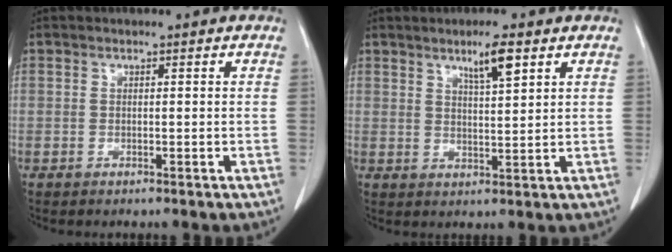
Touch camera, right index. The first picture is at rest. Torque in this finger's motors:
{"motor_torque": [0.50, 0.42, 0.03, 0.03]}